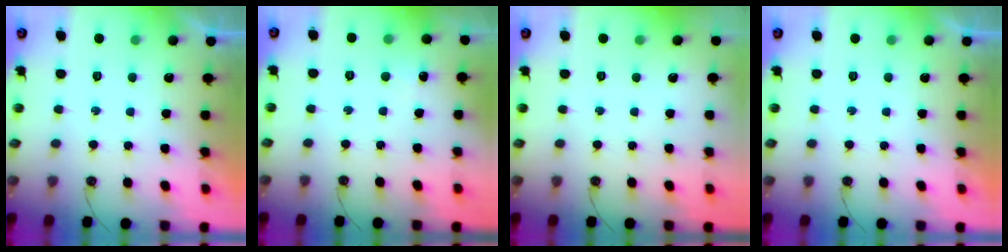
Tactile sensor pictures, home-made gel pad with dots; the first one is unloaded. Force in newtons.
{"total": 3.6, "press": 3.6, "slide": 0.5}
{"total": 0.0}
{"total": 0.0}